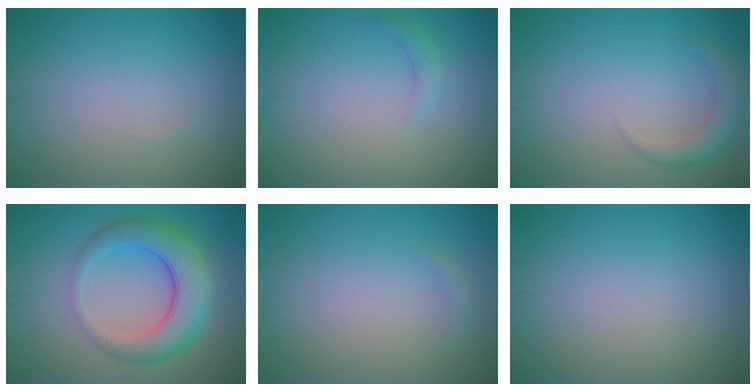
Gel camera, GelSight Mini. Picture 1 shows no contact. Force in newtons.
{"total": 1.3, "press": 1.3, "slide": 0.1}
{"total": 2.4, "press": 2.4, "slide": 0.4}
{"total": 6.3, "press": 6.3, "slide": 0.3}
{"total": 0.6, "press": 0.6, "slide": 0.0}
{"total": 0.0}